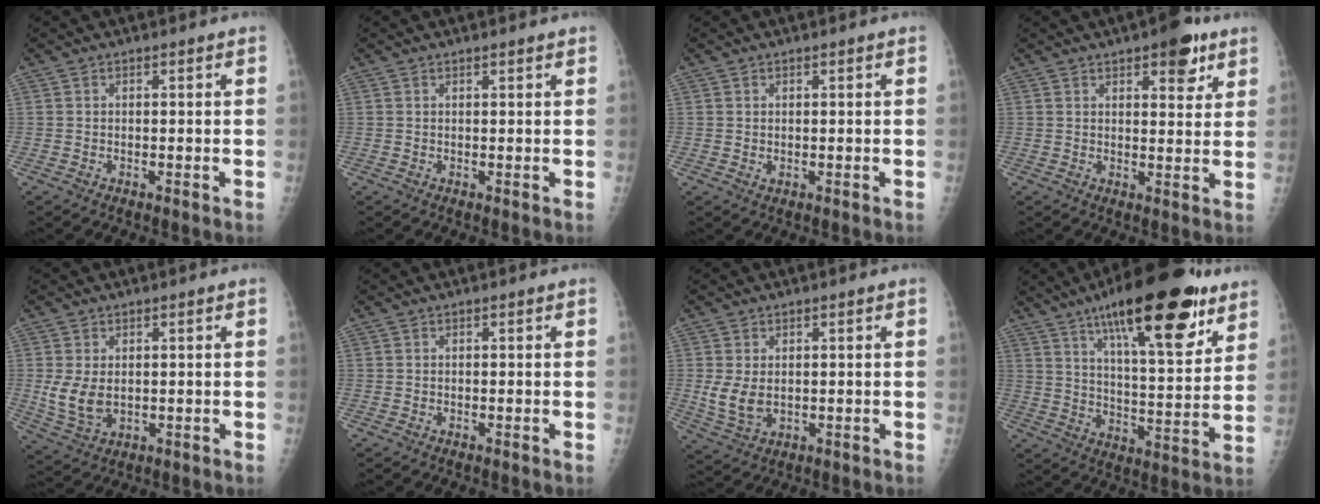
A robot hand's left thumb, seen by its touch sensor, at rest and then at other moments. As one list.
[{"total": 1.1, "force": [0.9, 0.1, 0.7], "torque": [-0.007, 0.000, 0.013]}, {"total": 0.9, "force": [0.2, 0.4, 0.8], "torque": [-0.014, -0.002, 0.009]}, {"total": 7.6, "force": [4.4, 3.0, 5.4], "torque": [-0.049, -0.018, 0.054]}, {"total": 6.1, "force": [0.4, 3.9, 4.7], "torque": [-0.086, -0.010, 0.021]}, {"total": 0.0}, {"total": 5.3, "force": [0.4, 3.3, 4.1], "torque": [-0.076, -0.008, 0.020]}, {"total": 25.2, "force": [14.9, 7.5, 19.0], "torque": [-0.268, -0.047, 0.231]}]